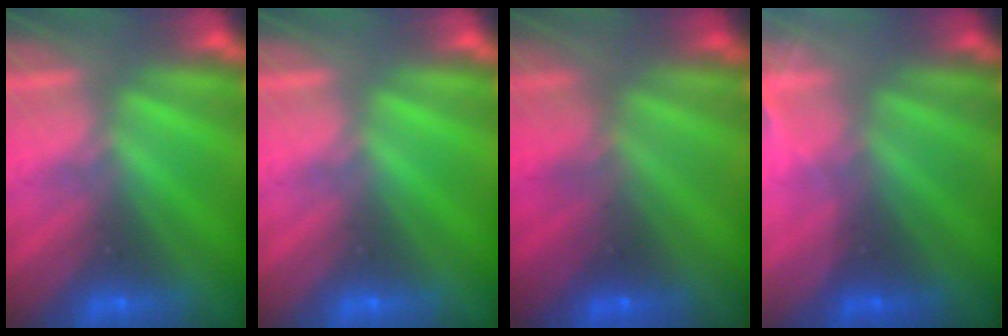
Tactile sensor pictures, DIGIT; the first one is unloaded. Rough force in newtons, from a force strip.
{"total": 0.0}
{"total": 2.9}
{"total": 2.9}